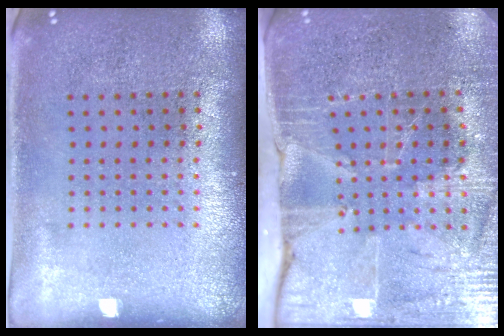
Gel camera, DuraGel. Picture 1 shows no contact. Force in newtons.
{"total": 3.8, "press": 3.6, "slide": 1.2}